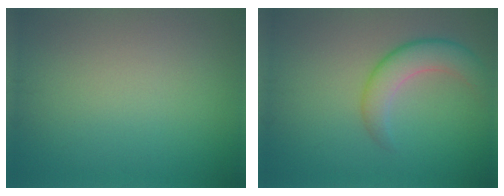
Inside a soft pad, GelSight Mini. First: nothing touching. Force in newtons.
{"total": 4.0, "press": 4.0, "slide": 0.2}